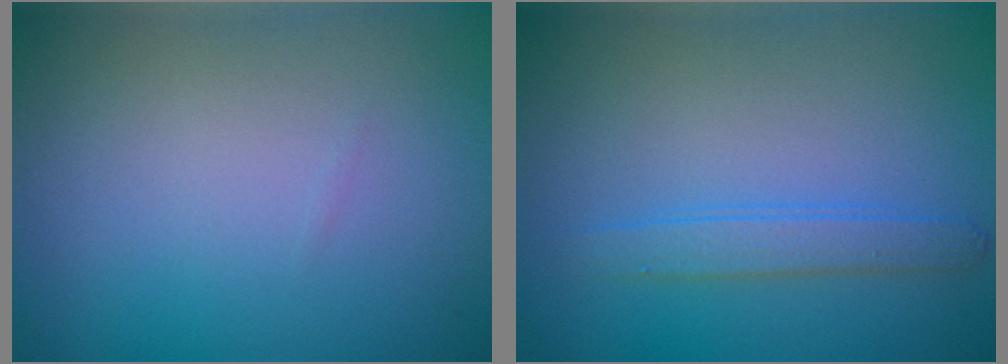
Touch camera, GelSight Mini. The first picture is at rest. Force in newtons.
{"total": 1.8, "press": 1.8, "slide": 0.1}